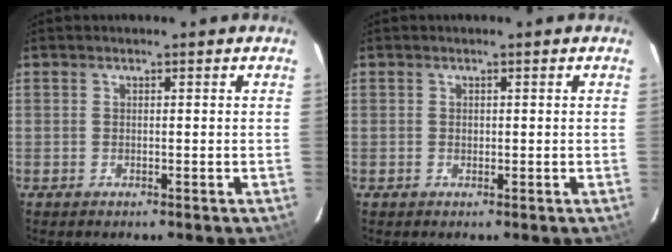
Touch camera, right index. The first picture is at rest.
{"total": 0.5, "force": [0.0, 0.5, 0.1], "torque": [0.001, 0.001, 0.002]}